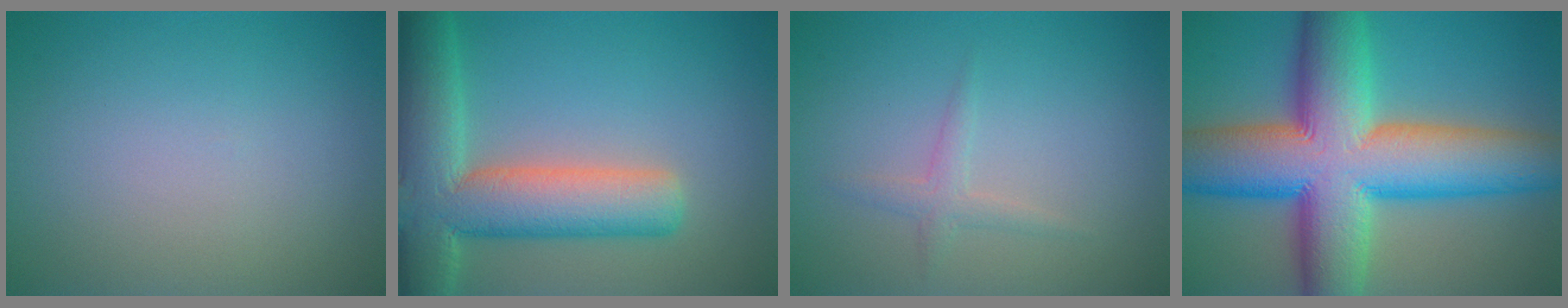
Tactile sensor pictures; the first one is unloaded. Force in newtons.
{"total": 10.2, "press": 10.2, "slide": 0.8}
{"total": 1.3, "press": 1.3, "slide": 0.1}
{"total": 16.5, "press": 16.5, "slide": 0.4}